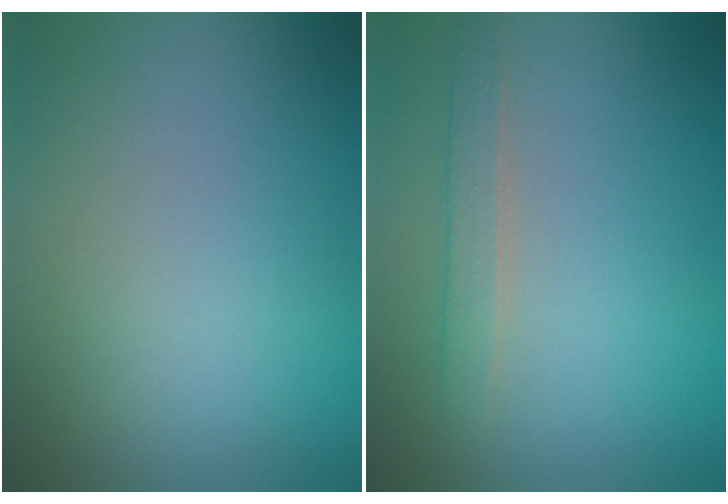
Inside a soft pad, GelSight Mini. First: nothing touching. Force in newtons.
{"total": 1.9, "press": 1.9, "slide": 0.1}